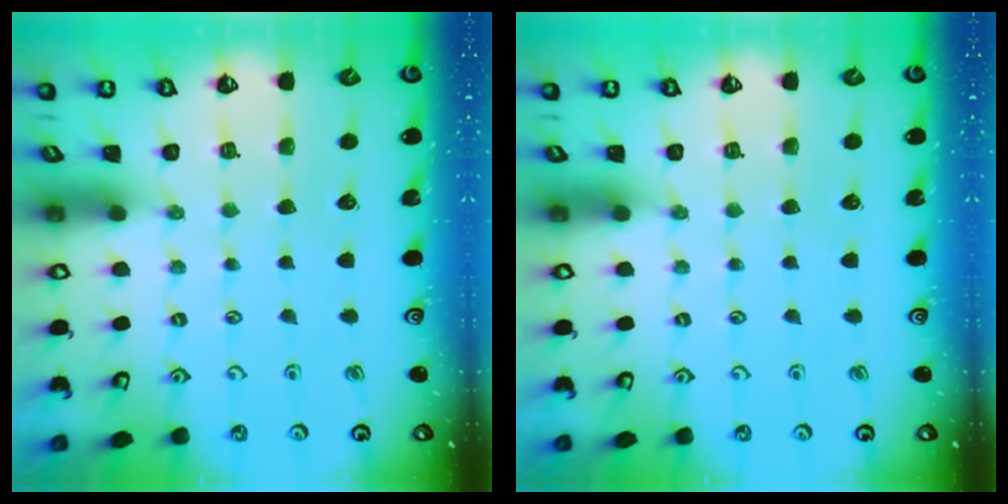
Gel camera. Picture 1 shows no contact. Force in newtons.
{"total": 0.0}